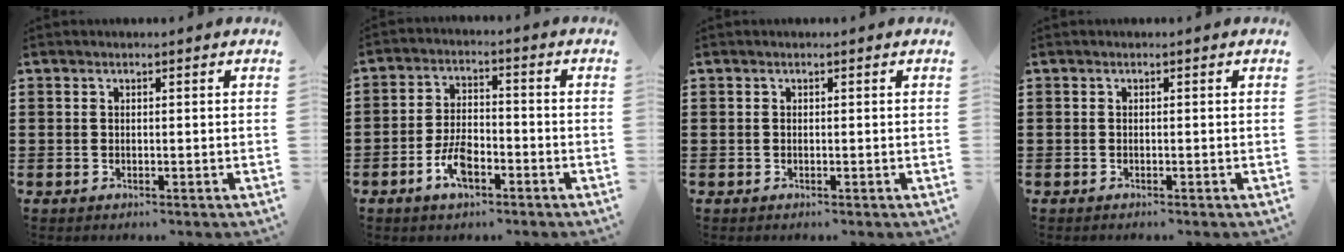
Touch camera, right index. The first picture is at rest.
{"total": 5.7, "force": [-2.8, 2.7, 4.1], "torque": [-0.094, 0.002, -0.058]}
{"total": 0.0}
{"total": 0.0}